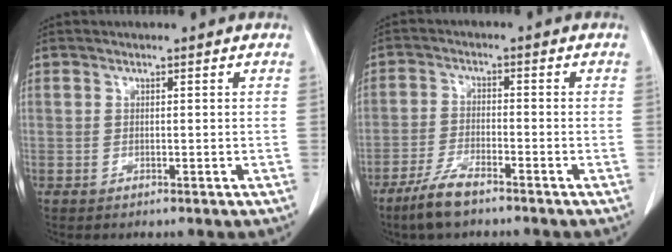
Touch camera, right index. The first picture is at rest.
{"total": 5.7, "force": [-4.4, 1.1, 3.5], "torque": [-0.078, -0.009, -0.086]}